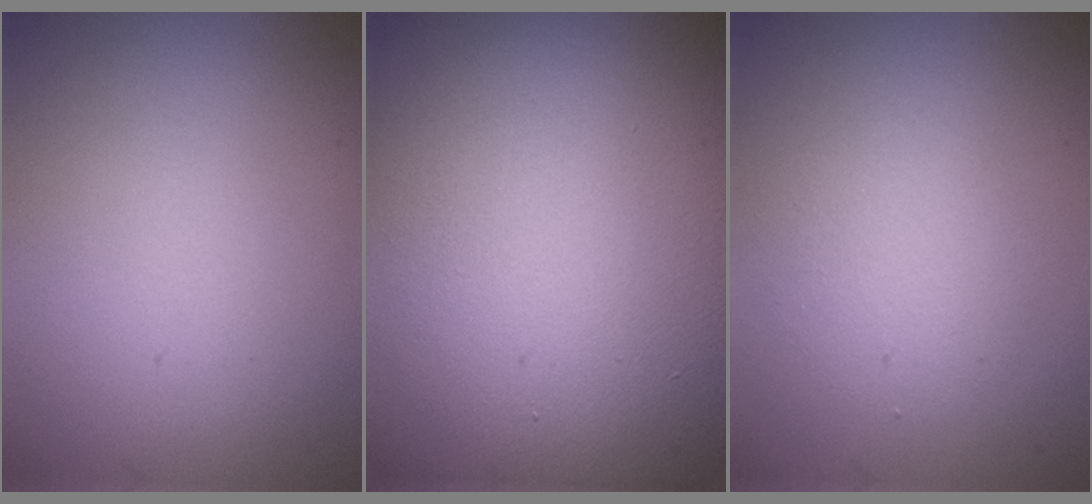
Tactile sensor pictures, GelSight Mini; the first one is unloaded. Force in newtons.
{"total": 23.7, "press": 23.6, "slide": 1.3}
{"total": 2.8, "press": 2.8, "slide": 0.3}